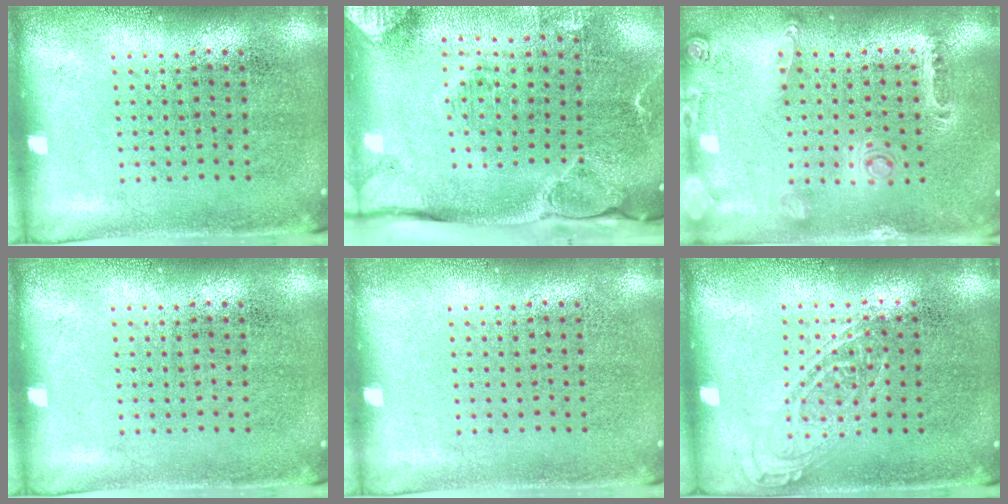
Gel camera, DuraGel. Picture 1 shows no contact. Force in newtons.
{"total": 3.0, "press": 2.3, "slide": 2.0}
{"total": 0.6, "press": 0.6, "slide": 0.3}
{"total": 0.0}
{"total": 0.0}
{"total": 0.8, "press": 0.8, "slide": 0.1}